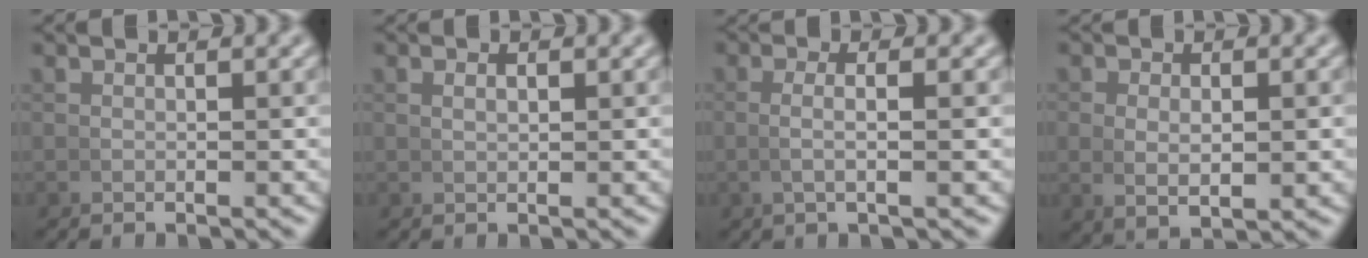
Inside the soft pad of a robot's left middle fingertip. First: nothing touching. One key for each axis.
{"total": 0.6, "fx": 0.4, "fy": 0.1, "fz": 0.5, "tx": -0.005, "ty": 0.001, "tz": 0.009}
{"total": 2.2, "fx": 0.1, "fy": -0.1, "fz": 2.2, "tx": -0.045, "ty": -0.001, "tz": 0.004}
{"total": 2.6, "fx": 0.2, "fy": 1.2, "fz": 2.3, "tx": -0.050, "ty": -0.015, "tz": 0.017}